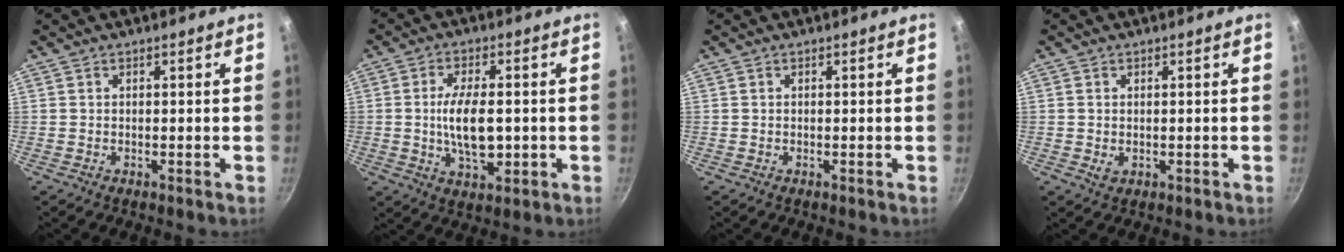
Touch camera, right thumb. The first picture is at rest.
{"total": 10.0, "force": [-0.6, 4.8, 8.8], "torque": [-0.145, 0.005, -0.008]}
{"total": 0.0}
{"total": 1.7, "force": [0.1, 1.2, 1.1], "torque": [-0.017, -0.005, 0.004]}